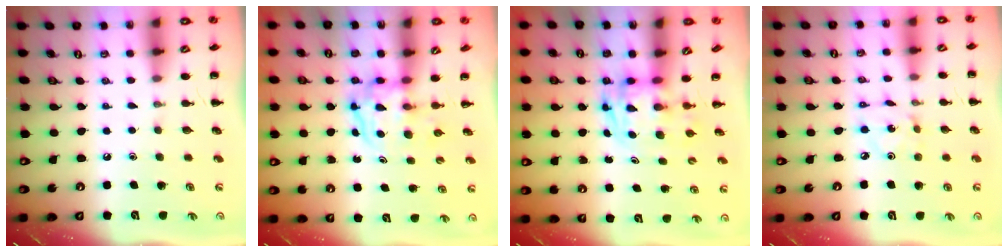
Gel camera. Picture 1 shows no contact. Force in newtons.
{"total": 4.0, "press": 4.0, "slide": 0.3}
{"total": 2.8, "press": 2.8, "slide": 0.5}
{"total": 2.2, "press": 2.1, "slide": 0.5}